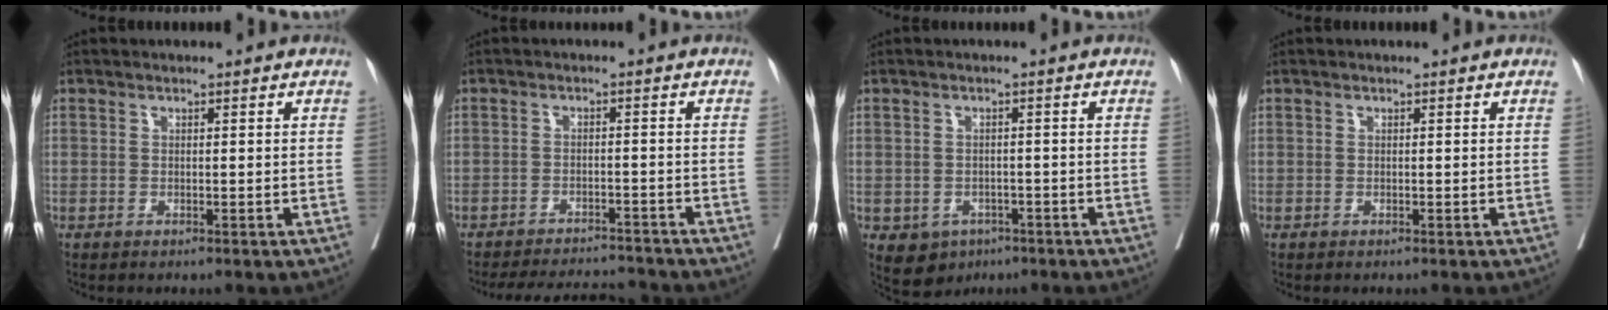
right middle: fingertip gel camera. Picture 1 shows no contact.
{"total": 10.1, "force": [-9.7, 1.8, 2.0], "torque": [-0.032, 0.008, -0.135]}
{"total": 4.6, "force": [-2.3, 3.7, 1.5], "torque": [-0.022, 0.002, -0.024]}
{"total": 0.0}